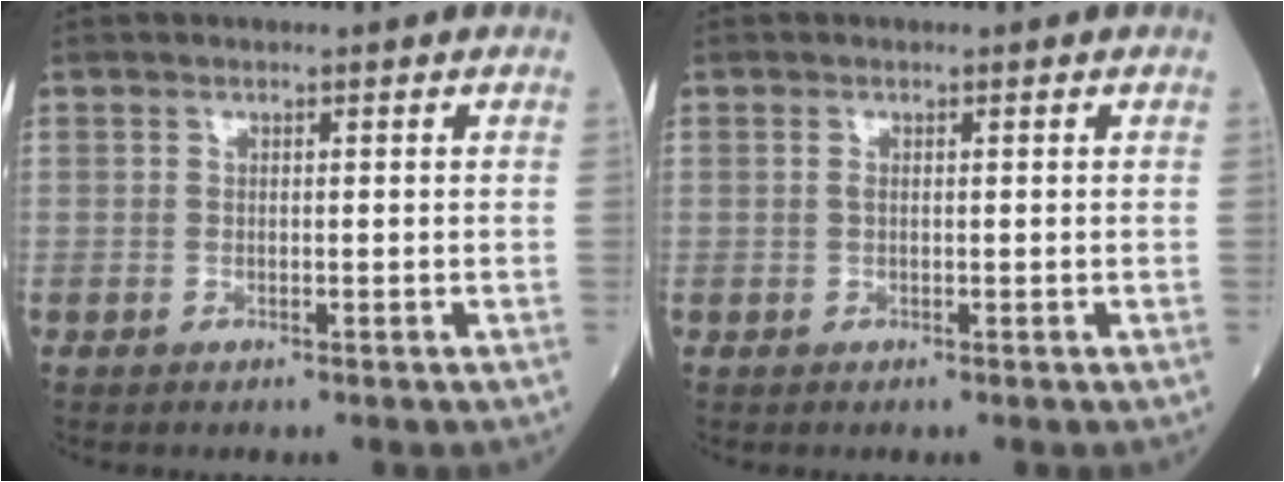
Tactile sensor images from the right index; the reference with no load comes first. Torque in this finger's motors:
{"motor_torque": [-0.07, -0.04, -0.02, 0.00]}